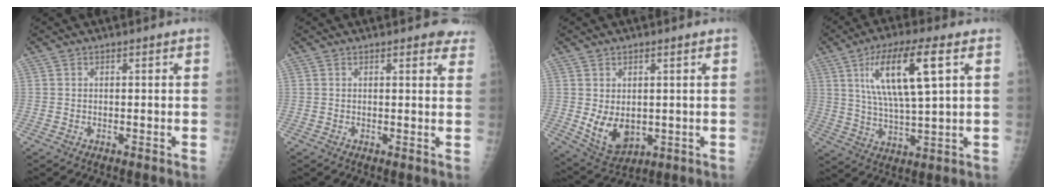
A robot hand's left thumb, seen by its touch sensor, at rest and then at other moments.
{"total": 4.0, "force": [3.2, 1.4, 1.9], "torque": [0.001, -0.011, 0.026]}
{"total": 7.7, "force": [-0.3, 5.5, 5.4], "torque": [-0.066, -0.016, 0.015]}
{"total": 14.9, "force": [5.2, 3.6, 13.5], "torque": [-0.256, -0.006, 0.095]}